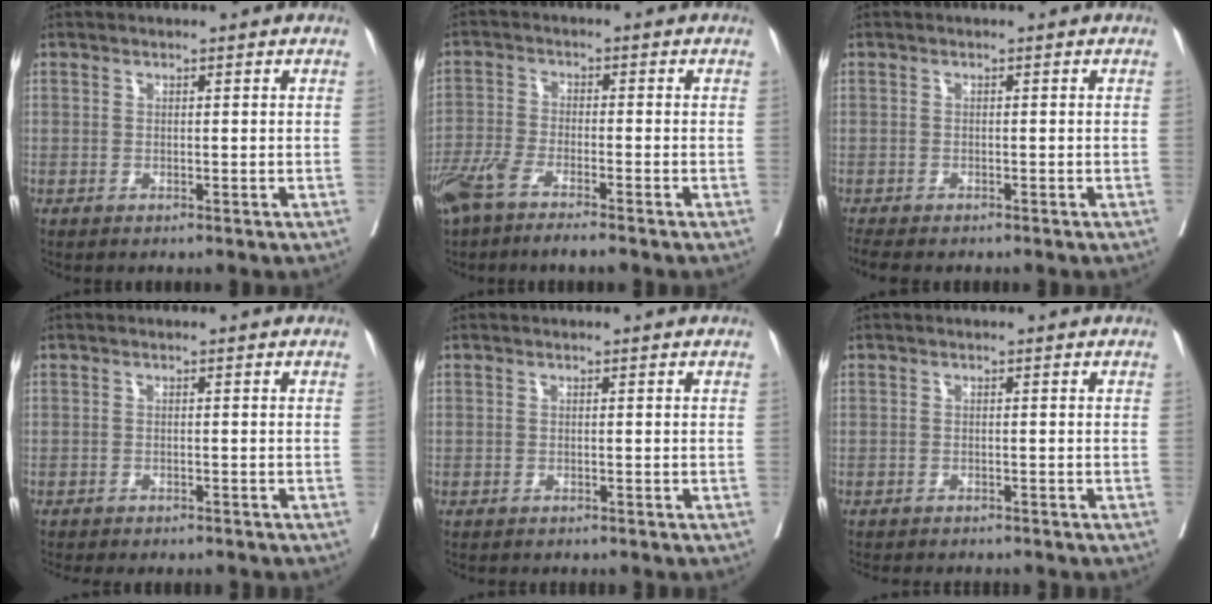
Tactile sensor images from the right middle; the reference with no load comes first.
{"total": 7.0, "force": [-5.3, 0.9, 4.6], "torque": [-0.087, -0.011, -0.096]}
{"total": 3.7, "force": [-3.1, 0.9, 1.7], "torque": [-0.029, -0.011, -0.048]}
{"total": 8.3, "force": [-7.6, 1.6, 2.8], "torque": [-0.033, -0.008, -0.095]}
{"total": 4.1, "force": [-3.7, 0.9, 1.5], "torque": [-0.020, -0.005, -0.046]}
{"total": 7.7, "force": [-7.2, 1.5, 2.4], "torque": [-0.028, -0.007, -0.091]}